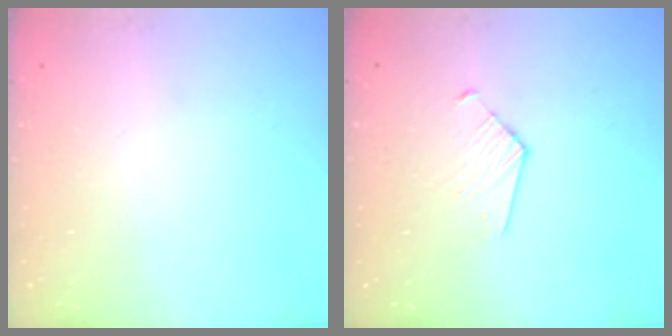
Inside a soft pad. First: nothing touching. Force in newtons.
{"total": 4.9, "press": 4.8, "slide": 0.5}